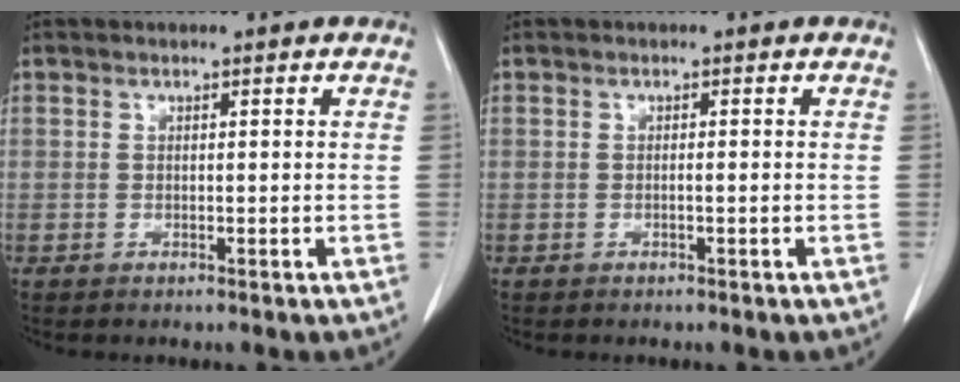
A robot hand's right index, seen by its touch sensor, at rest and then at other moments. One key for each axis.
{"total": 0.6, "fx": -0.2, "fy": 0.0, "fz": 0.6, "tx": -0.011, "ty": 0.001, "tz": -0.001}